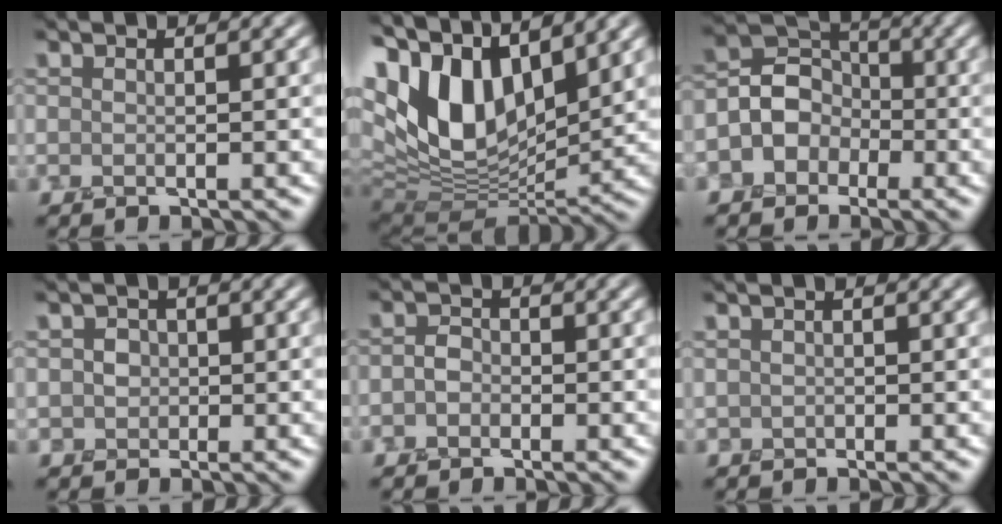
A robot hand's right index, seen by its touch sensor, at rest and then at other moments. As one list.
[{"total": 14.0, "force": [5.6, 7.7, 10.2], "torque": [-0.211, 0.010, 0.104]}, {"total": 4.5, "force": [-1.5, 3.8, 1.8], "torque": [-0.009, 0.007, -0.043]}, {"total": 1.8, "force": [0.1, 1.7, 0.7], "torque": [-0.008, 0.001, -0.002]}, {"total": 1.4, "force": [-0.4, 1.1, 0.7], "torque": [-0.013, 0.001, -0.014]}, {"total": 0.5, "force": [0.1, 0.4, 0.2], "torque": [-0.002, 0.000, 0.000]}]